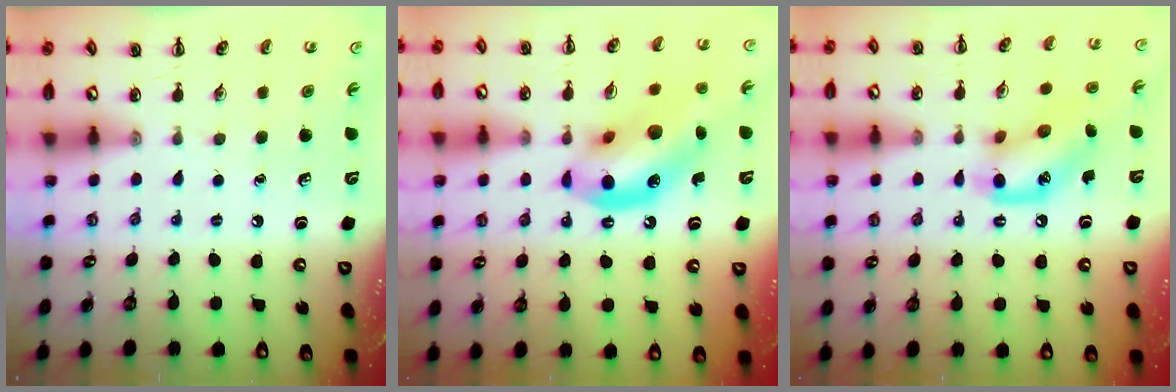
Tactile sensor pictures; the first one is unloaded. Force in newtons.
{"total": 15.5, "press": 15.1, "slide": 3.4}
{"total": 13.0, "press": 12.9, "slide": 1.0}